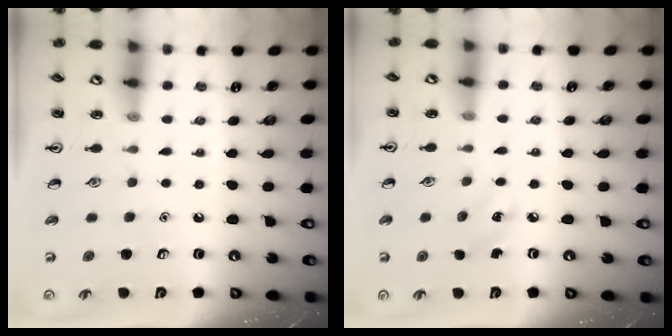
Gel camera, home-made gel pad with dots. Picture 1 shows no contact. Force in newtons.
{"total": 4.2, "press": 4.0, "slide": 1.4}